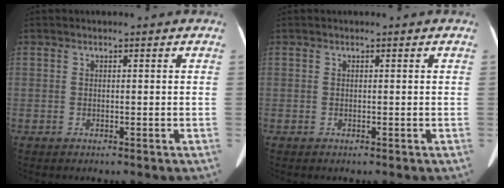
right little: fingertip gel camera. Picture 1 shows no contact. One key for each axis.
{"total": 0.0}